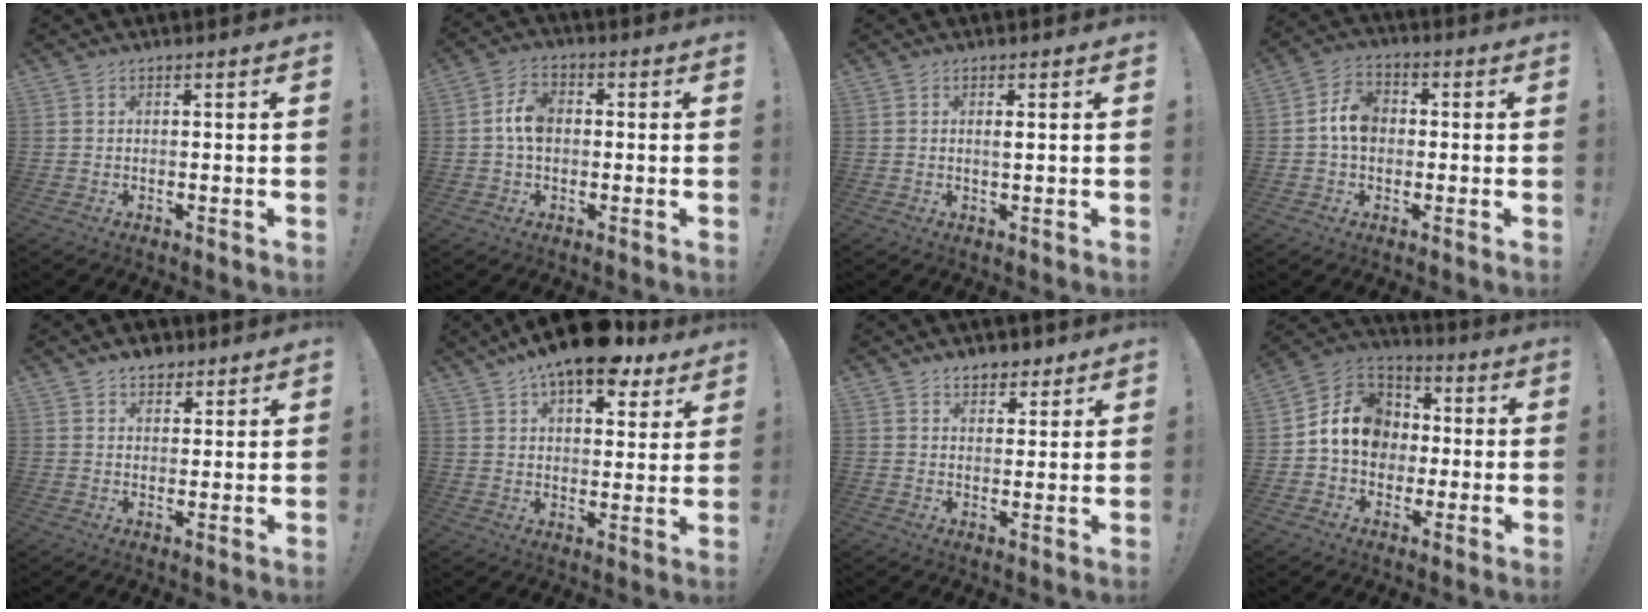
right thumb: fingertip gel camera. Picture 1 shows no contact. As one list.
[{"total": 6.9, "force": [0.0, 4.7, 5.1], "torque": [-0.083, 0.011, 0.000]}, {"total": 1.1, "force": [0.4, 0.0, 1.0], "torque": [-0.008, -0.007, 0.003]}, {"total": 8.3, "force": [-0.1, 6.2, 5.5], "torque": [-0.083, 0.016, 0.001]}, {"total": 4.9, "force": [3.6, 3.0, 1.2], "torque": [-0.007, -0.020, 0.066]}, {"total": 14.1, "force": [9.8, 5.6, 8.3], "torque": [-0.130, -0.054, 0.170]}, {"total": 5.0, "force": [3.7, 3.2, 1.3], "torque": [-0.002, -0.022, 0.065]}, {"total": 14.1, "force": [0.4, 12.2, 7.0], "torque": [-0.091, 0.012, 0.017]}]